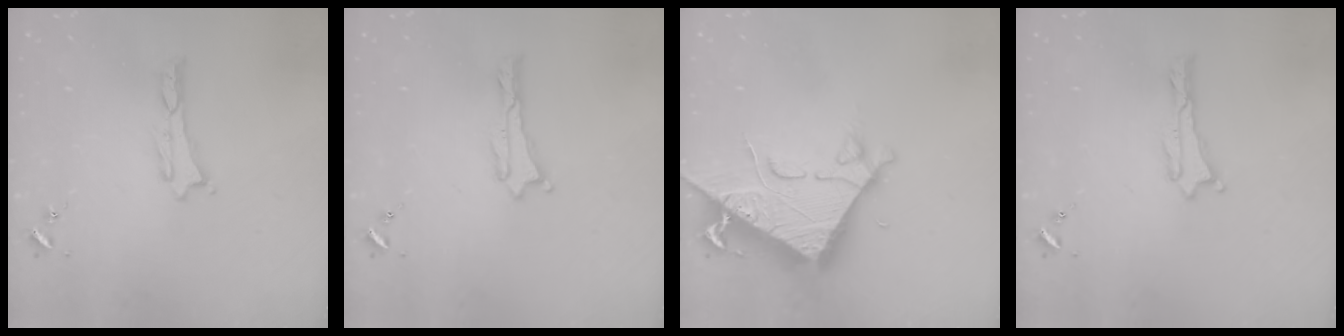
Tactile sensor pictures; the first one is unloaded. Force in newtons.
{"total": 0.0}
{"total": 8.5, "press": 8.4, "slide": 0.9}
{"total": 0.0}